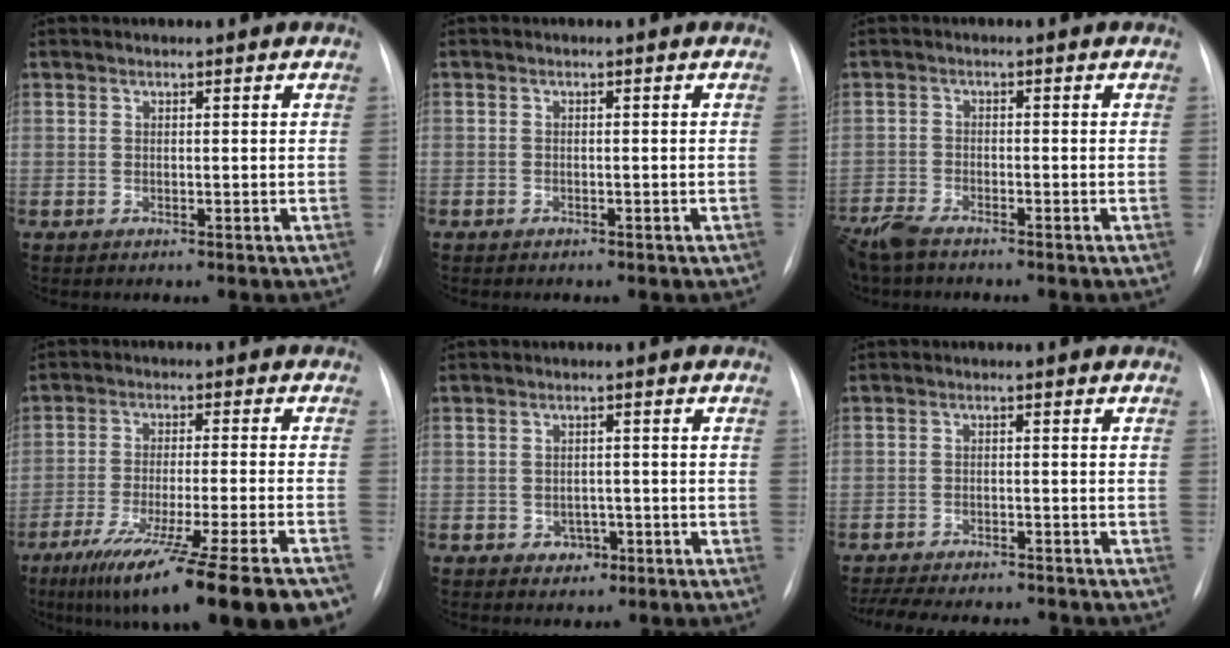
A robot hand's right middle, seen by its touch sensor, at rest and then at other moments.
{"total": 1.6, "force": [-1.2, 0.9, 0.6], "torque": [-0.012, 0.002, -0.011]}
{"total": 5.7, "force": [-4.9, 1.3, 2.6], "torque": [-0.054, -0.017, -0.093]}
{"total": 21.6, "force": [-15.3, 0.9, 15.2], "torque": [-0.177, -0.047, -0.237]}
{"total": 2.6, "force": [-1.1, 2.1, 0.9], "torque": [-0.007, 0.009, -0.008]}
{"total": 13.8, "force": [-12.5, 2.9, 5.1], "torque": [-0.107, -0.006, -0.172]}